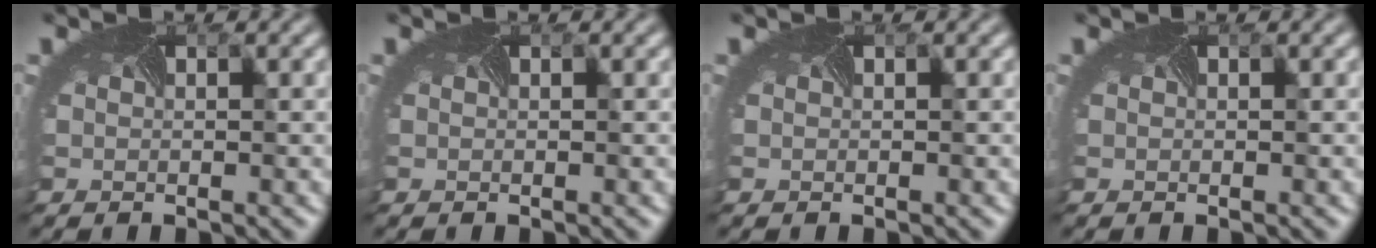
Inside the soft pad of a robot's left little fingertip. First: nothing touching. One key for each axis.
{"total": 0.0}
{"total": 0.0}
{"total": 0.0}